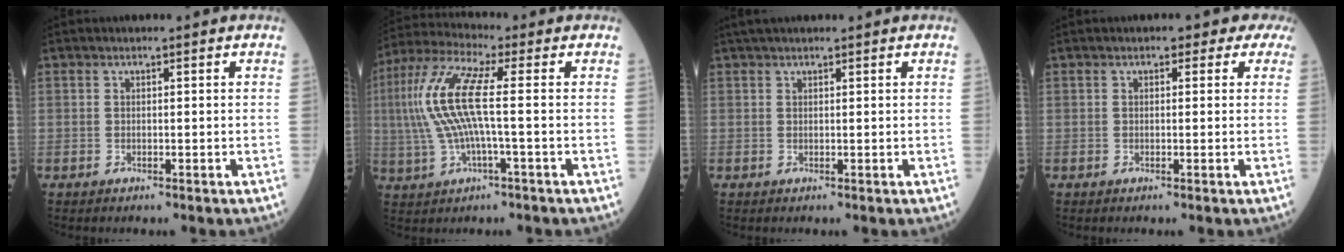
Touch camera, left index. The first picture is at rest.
{"total": 10.7, "force": [0.4, 1.5, 10.6], "torque": [-0.245, 0.025, 0.001]}
{"total": 3.2, "force": [2.7, 0.6, 1.7], "torque": [-0.026, 0.034, 0.046]}
{"total": 3.2, "force": [2.0, 1.8, 1.6], "torque": [-0.008, 0.017, 0.010]}